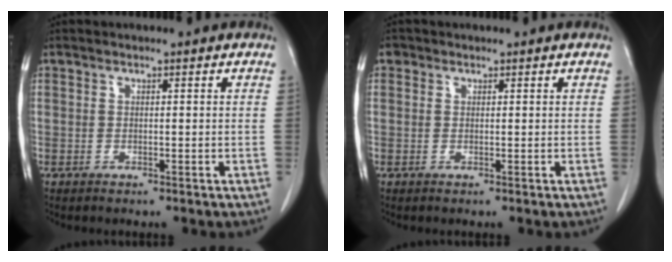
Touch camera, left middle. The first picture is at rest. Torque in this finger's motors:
{"motor_torque": [-0.06, 0.08, -0.06, -0.01]}